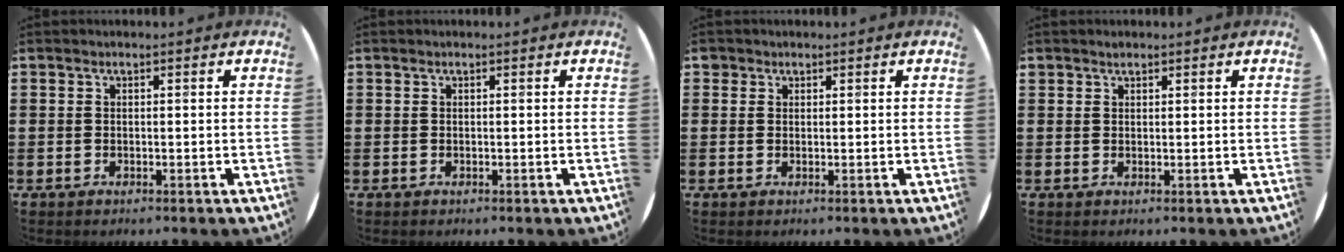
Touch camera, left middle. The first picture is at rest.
{"total": 0.0}
{"total": 0.9, "force": [0.7, 0.6, 0.1], "torque": [0.005, -0.001, 0.013]}
{"total": 0.8, "force": [0.7, 0.4, 0.0], "torque": [0.005, -0.002, 0.013]}